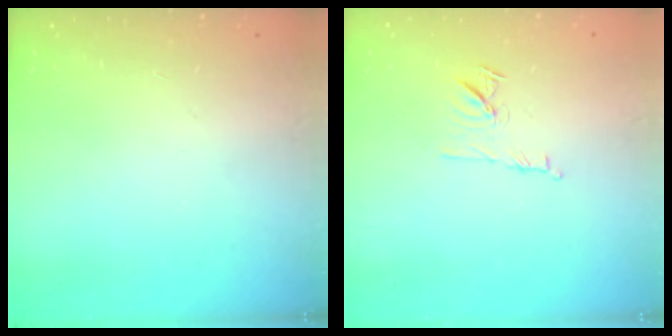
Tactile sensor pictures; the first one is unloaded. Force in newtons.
{"total": 8.2, "press": 8.1, "slide": 1.2}